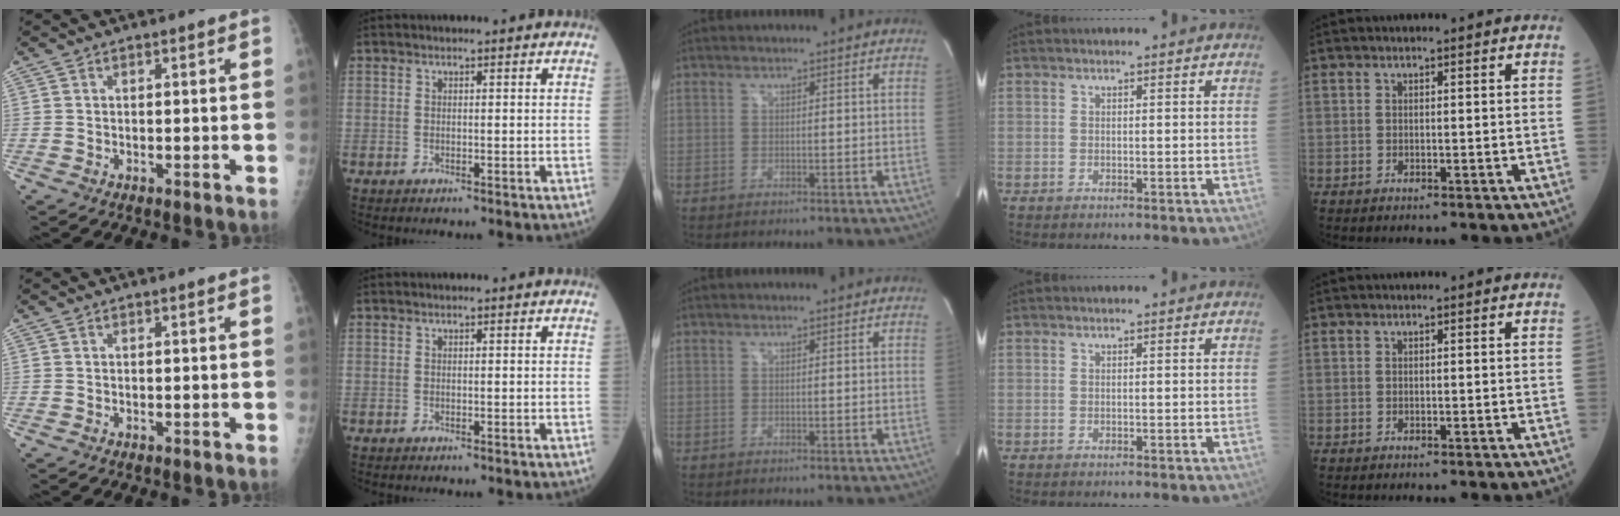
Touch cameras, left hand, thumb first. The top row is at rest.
{}